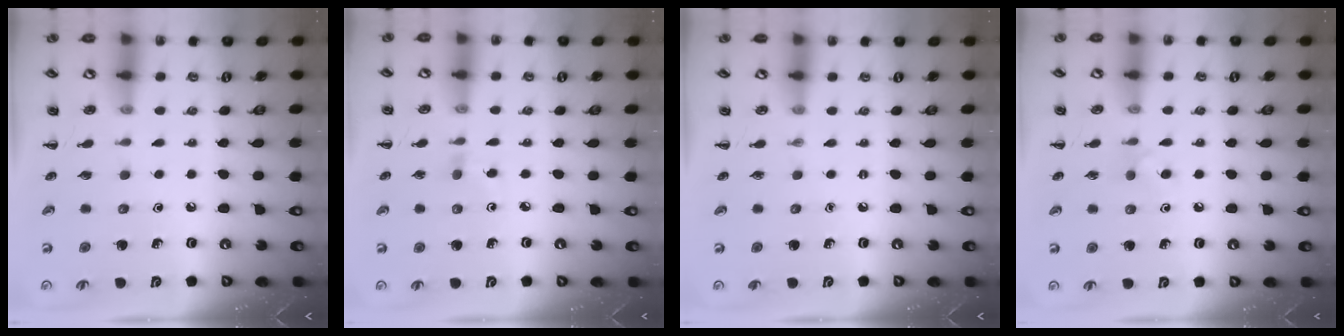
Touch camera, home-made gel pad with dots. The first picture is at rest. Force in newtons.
{"total": 2.5, "press": 2.3, "slide": 1.0}
{"total": 0.0}
{"total": 4.1, "press": 3.9, "slide": 1.3}